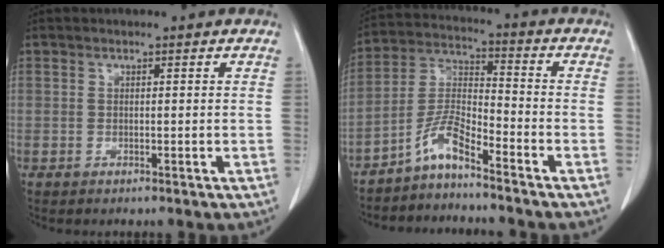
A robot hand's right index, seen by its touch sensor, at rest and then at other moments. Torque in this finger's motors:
{"motor_torque": [0.37, -0.32, 0.29, 0.08]}